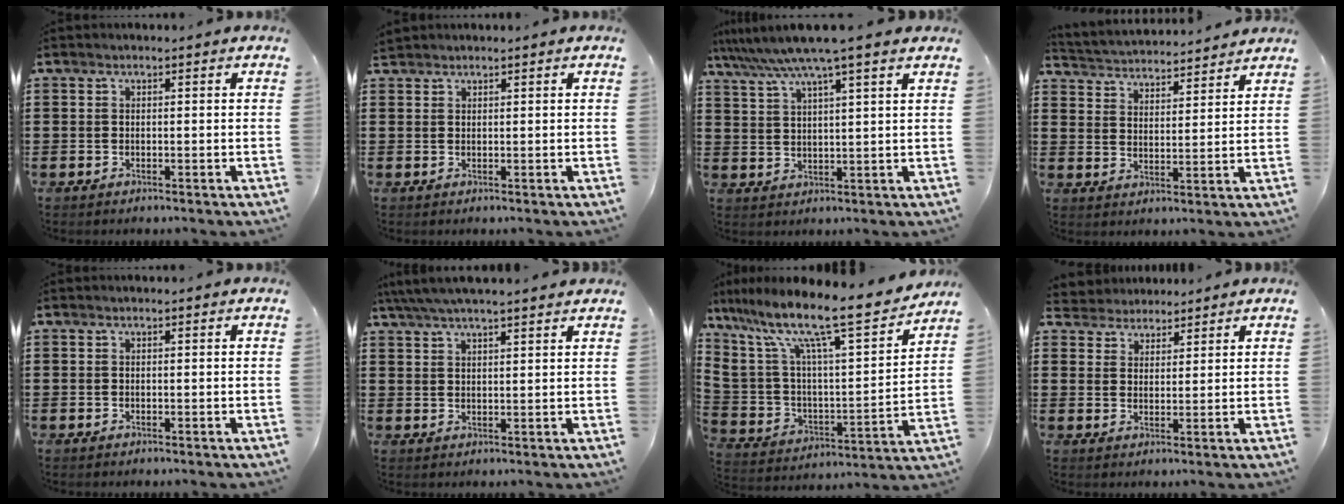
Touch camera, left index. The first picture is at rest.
{"total": 0.9, "force": [0.9, 0.2, 0.1], "torque": [-0.005, 0.001, 0.017]}
{"total": 7.0, "force": [5.6, -0.3, 4.3], "torque": [-0.100, -0.023, 0.094]}
{"total": 3.5, "force": [3.4, 0.1, -0.5], "torque": [-0.011, -0.024, 0.057]}
{"total": 0.0}
{"total": 4.2, "force": [3.8, 0.2, 2.0], "torque": [-0.049, -0.007, 0.068]}
{"total": 13.8, "force": [10.8, 2.0, 8.3], "torque": [-0.190, -0.071, 0.179]}
{"total": 3.2, "force": [2.9, 1.3, -0.7], "torque": [-0.003, -0.003, 0.053]}